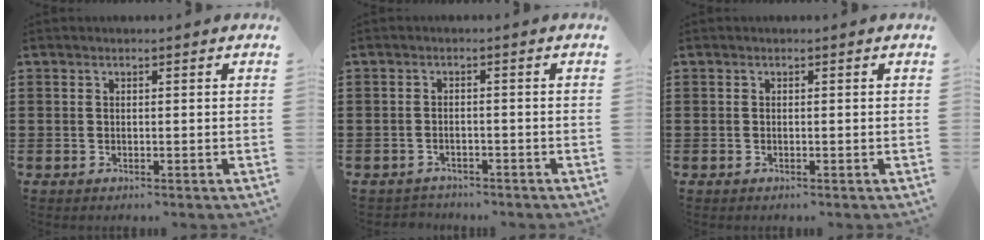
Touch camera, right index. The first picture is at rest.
{"total": 1.5, "force": [-1.4, 0.5, -0.2], "torque": [-0.003, 0.002, -0.031]}
{"total": 0.0}